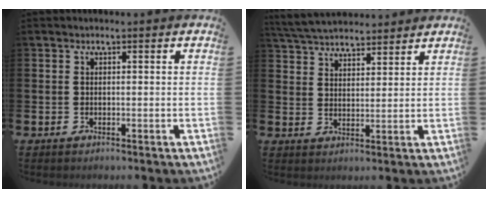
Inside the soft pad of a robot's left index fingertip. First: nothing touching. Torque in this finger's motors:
{"motor_torque": [0.98, -1.16, 0.12, 0.21]}